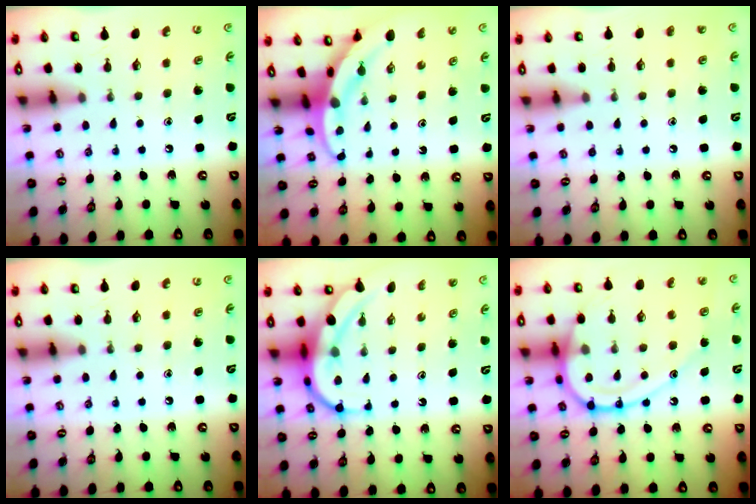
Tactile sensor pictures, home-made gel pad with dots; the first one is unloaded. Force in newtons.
{"total": 3.2, "press": 3.2, "slide": 0.3}
{"total": 0.8, "press": 0.8, "slide": 0.1}
{"total": 0.0}
{"total": 8.4, "press": 8.3, "slide": 0.5}
{"total": 15.0, "press": 14.9, "slide": 1.7}